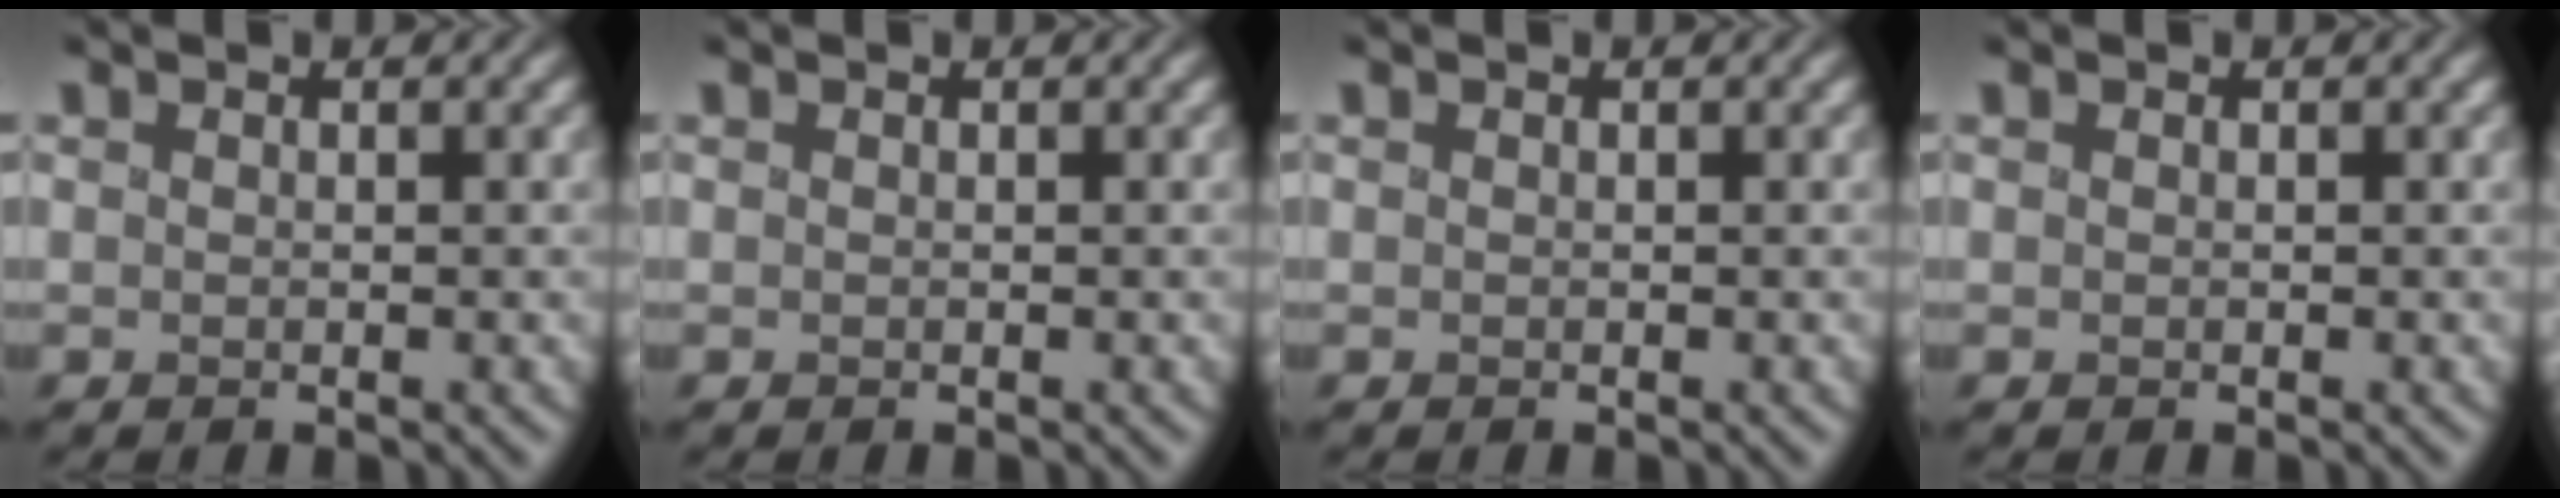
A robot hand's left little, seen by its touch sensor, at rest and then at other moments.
{"total": 0.0}
{"total": 0.0}
{"total": 0.0}